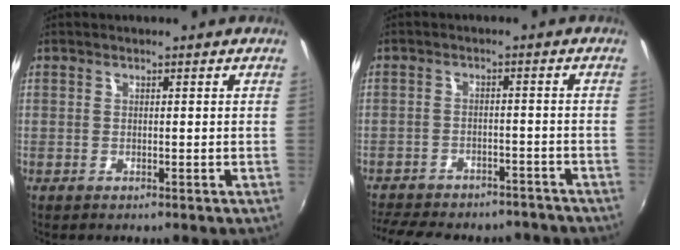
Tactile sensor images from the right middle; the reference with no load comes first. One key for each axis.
{"total": 18.9, "fx": -16.2, "fy": 7.0, "fz": 6.8, "tx": -0.161, "ty": 0.005, "tz": -0.210}